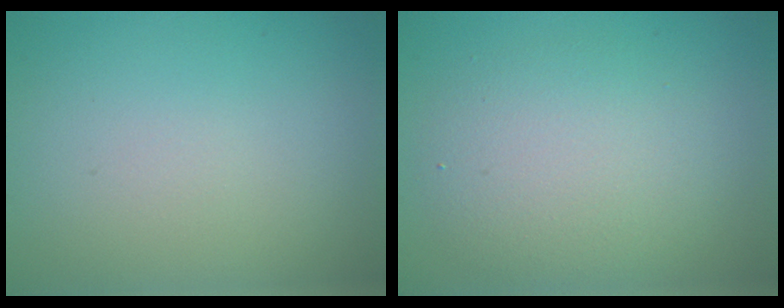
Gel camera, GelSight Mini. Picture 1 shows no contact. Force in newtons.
{"total": 5.5, "press": 5.5, "slide": 0.4}